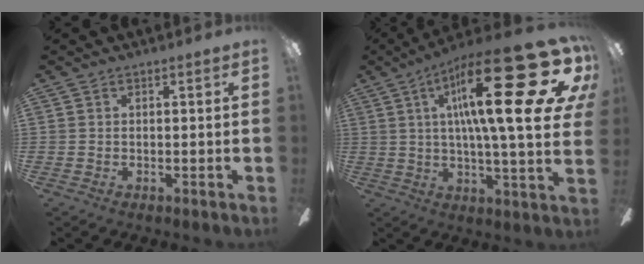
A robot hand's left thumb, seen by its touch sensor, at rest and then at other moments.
{"total": 31.0, "force": [10.6, 7.6, 28.1], "torque": [-0.440, -0.054, 0.159]}